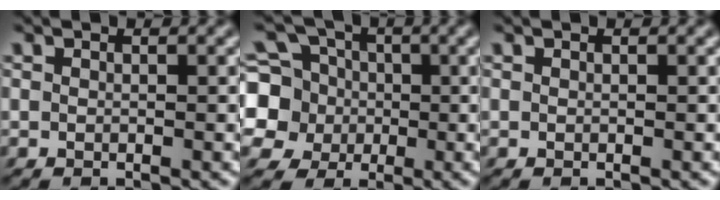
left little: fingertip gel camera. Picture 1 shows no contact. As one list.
[{"total": 10.2, "force": [0.3, 9.5, 3.6], "torque": [-0.117, 0.031, -0.024]}, {"total": 0.0}]